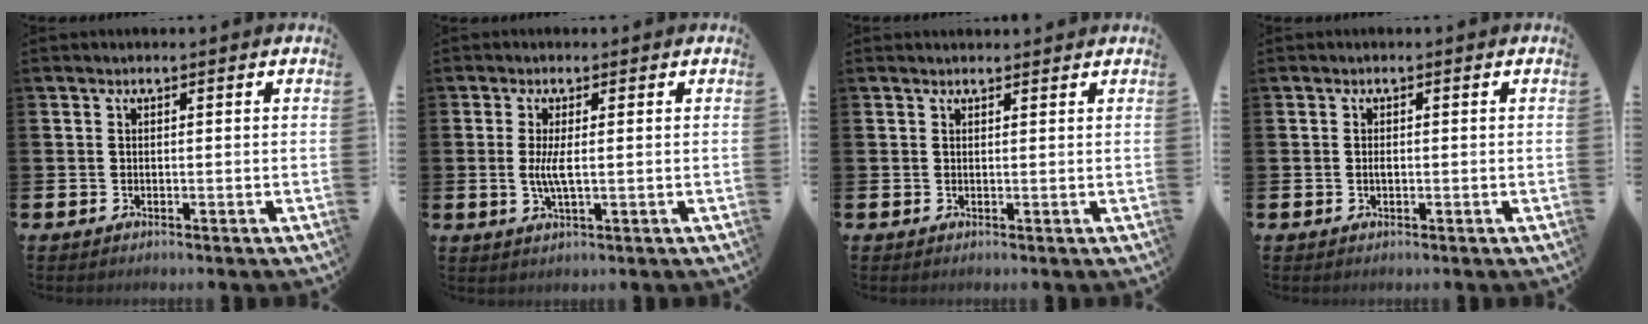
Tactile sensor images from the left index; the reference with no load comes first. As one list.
[{"total": 3.0, "force": [0.2, 0.6, 2.9], "torque": [-0.061, 0.000, 0.004]}, {"total": 0.9, "force": [0.9, 0.2, 0.1], "torque": [0.005, 0.000, 0.014]}, {"total": 0.7, "force": [0.0, 0.4, 0.6], "torque": [-0.019, 0.004, 0.000]}]